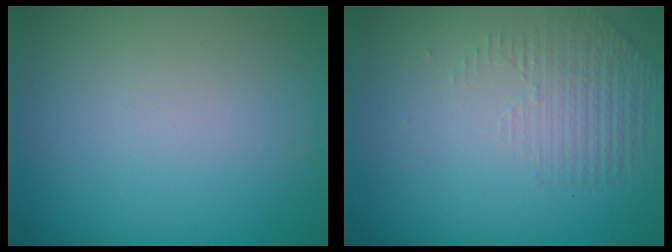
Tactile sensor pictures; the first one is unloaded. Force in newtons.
{"total": 1.3, "press": 0.5, "slide": 1.2}